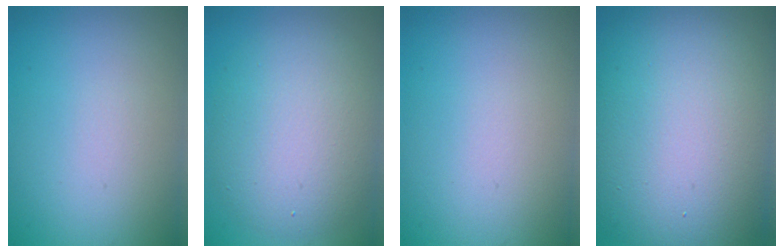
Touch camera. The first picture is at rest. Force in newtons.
{"total": 6.8, "press": 6.8, "slide": 0.4}
{"total": 0.0}
{"total": 15.9, "press": 15.9, "slide": 1.1}